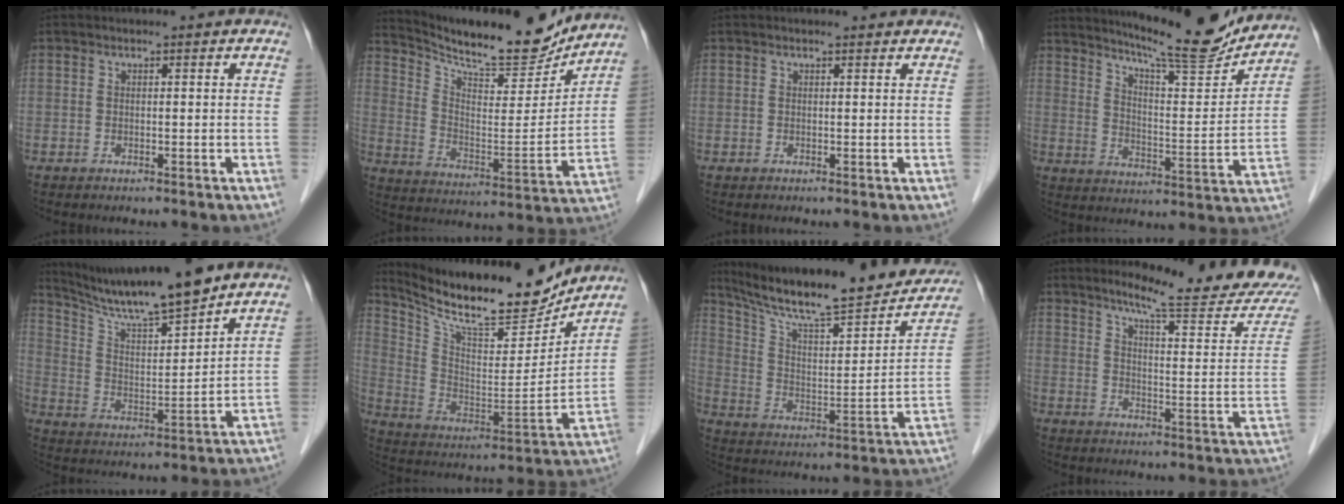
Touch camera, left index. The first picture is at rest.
{"total": 18.5, "force": [17.3, 2.5, 6.3], "torque": [-0.119, -0.027, 0.265]}
{"total": 1.4, "force": [1.4, 0.2, 0.2], "torque": [-0.014, 0.004, 0.014]}
{"total": 16.6, "force": [15.4, 1.0, 6.2], "torque": [-0.104, -0.033, 0.220]}
{"total": 13.6, "force": [12.1, -0.3, 6.1], "torque": [-0.118, 0.002, 0.220]}
{"total": 20.1, "force": [17.9, 3.6, 8.4], "torque": [-0.161, -0.019, 0.290]}
{"total": 26.2, "force": [22.4, 3.4, 13.1], "torque": [-0.212, -0.021, 0.326]}
{"total": 19.0, "force": [17.0, 0.4, 8.4], "torque": [-0.115, -0.074, 0.212]}